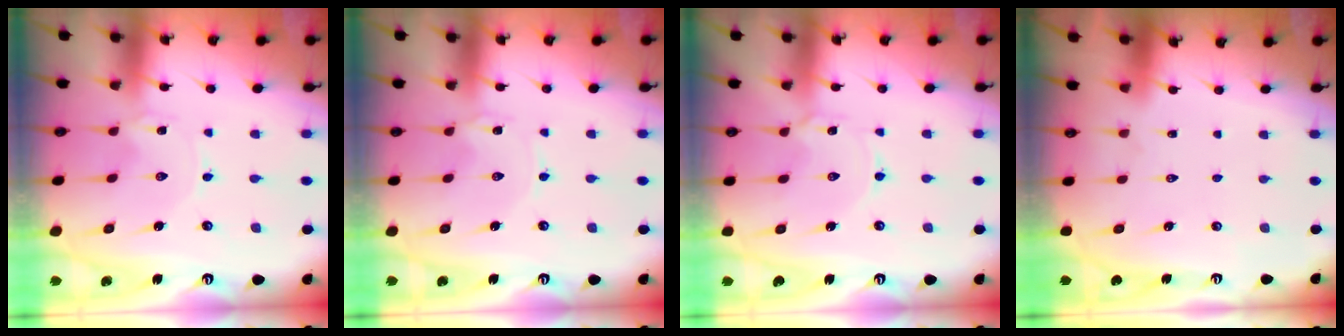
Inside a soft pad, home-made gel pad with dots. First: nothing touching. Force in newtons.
{"total": 1.1, "press": 1.1, "slide": 0.2}
{"total": 1.7, "press": 1.7, "slide": 0.3}
{"total": 1.6, "press": 1.6, "slide": 0.1}